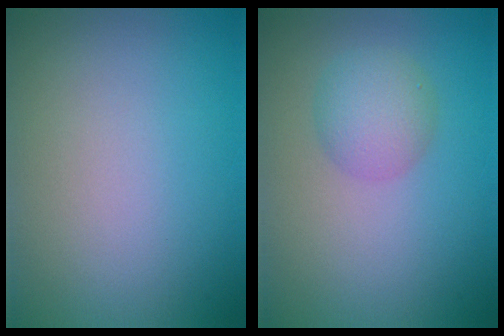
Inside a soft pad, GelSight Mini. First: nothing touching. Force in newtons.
{"total": 3.0, "press": 3.0, "slide": 0.1}